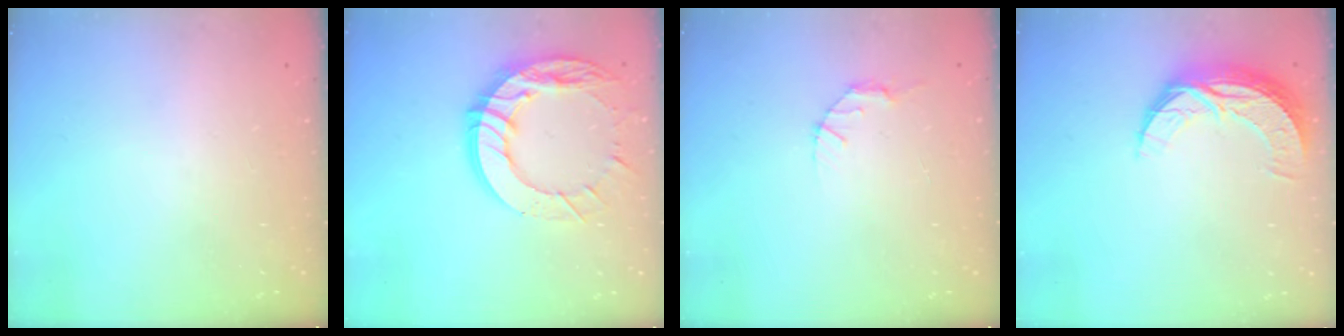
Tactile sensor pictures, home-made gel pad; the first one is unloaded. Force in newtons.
{"total": 16.7, "press": 16.6, "slide": 1.6}
{"total": 2.8, "press": 2.8, "slide": 0.4}
{"total": 8.9, "press": 8.9, "slide": 0.6}